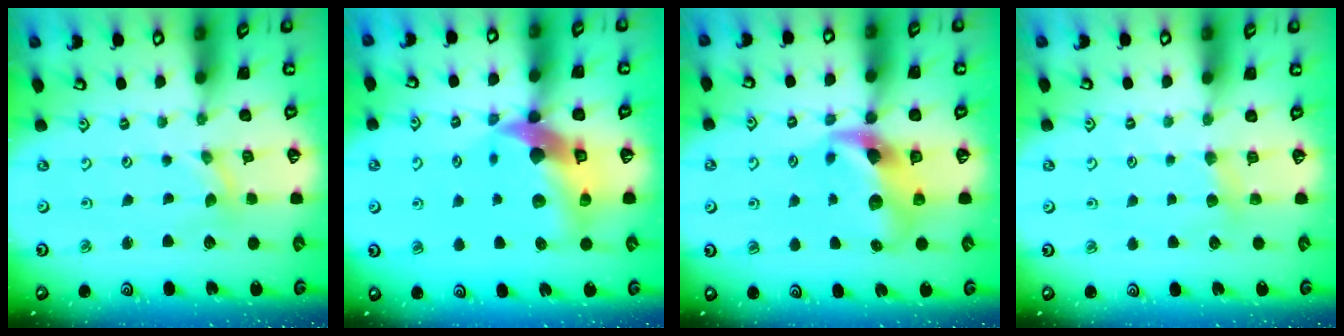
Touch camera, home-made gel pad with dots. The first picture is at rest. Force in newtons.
{"total": 14.1, "press": 14.0, "slide": 2.1}
{"total": 11.5, "press": 11.4, "slide": 1.5}
{"total": 4.3, "press": 4.2, "slide": 0.6}